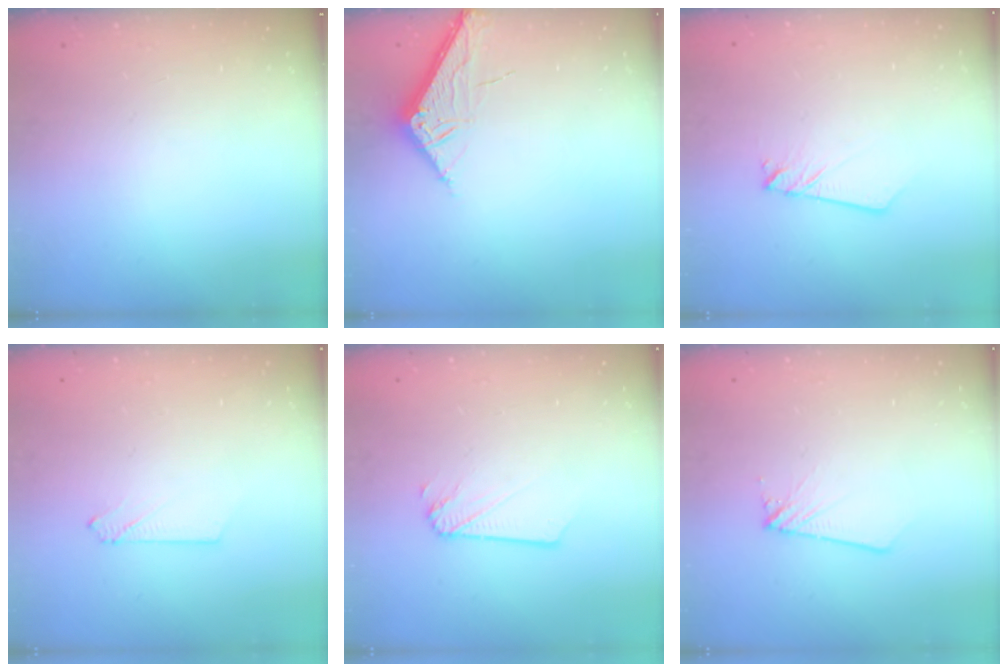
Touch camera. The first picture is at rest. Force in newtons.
{"total": 6.6, "press": 6.5, "slide": 0.7}
{"total": 2.5, "press": 2.5, "slide": 0.2}
{"total": 2.1, "press": 2.1, "slide": 0.2}
{"total": 2.2, "press": 2.2, "slide": 0.0}
{"total": 1.6, "press": 1.6, "slide": 0.1}